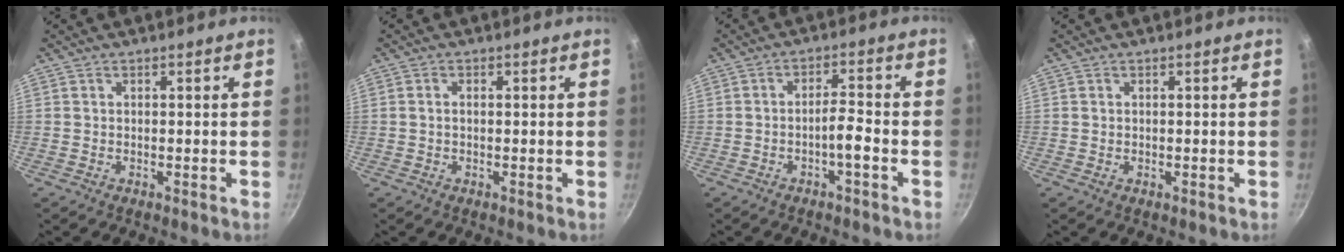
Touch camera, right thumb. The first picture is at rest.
{"total": 1.1, "force": [0.0, 0.6, 0.9], "torque": [-0.018, 0.003, -0.001]}
{"total": 3.7, "force": [-1.9, 0.6, 3.1], "torque": [-0.058, 0.023, -0.032]}
{"total": 0.0}